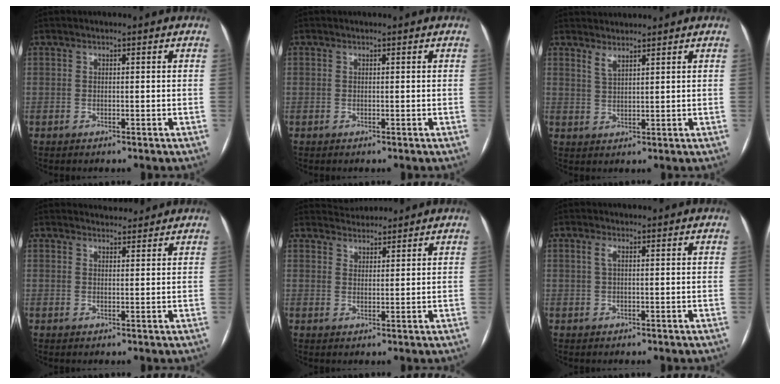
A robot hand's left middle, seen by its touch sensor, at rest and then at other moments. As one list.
[{"total": 0.0}, {"total": 3.2, "force": [3.1, 0.3, 0.8], "torque": [-0.013, 0.007, 0.055]}, {"total": 3.5, "force": [3.4, 0.9, 0.2], "torque": [-0.006, 0.012, 0.044]}, {"total": 4.2, "force": [4.1, 1.2, 0.0], "torque": [-0.002, 0.022, 0.067]}, {"total": 1.1, "force": [0.5, 0.2, 1.0], "torque": [-0.029, 0.008, 0.008]}]